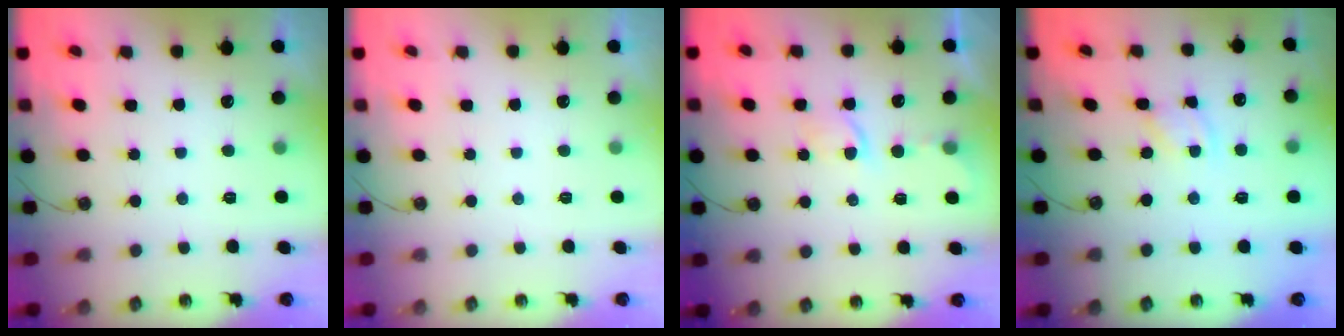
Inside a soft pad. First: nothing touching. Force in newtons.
{"total": 0.0}
{"total": 3.0, "press": 3.0, "slide": 0.5}
{"total": 2.4, "press": 2.4, "slide": 0.2}